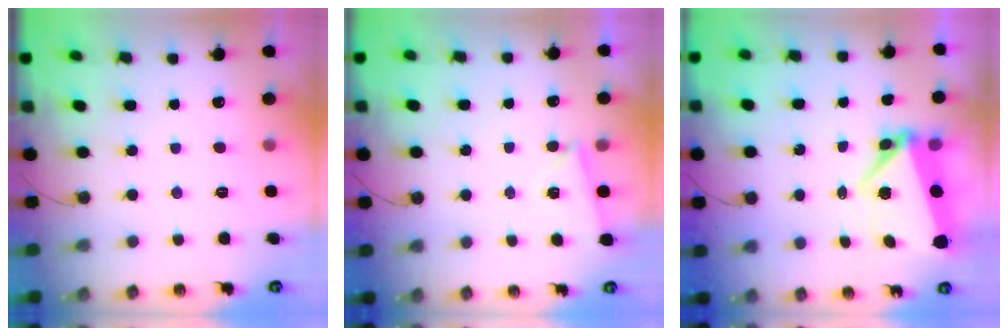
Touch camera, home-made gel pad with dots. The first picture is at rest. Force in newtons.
{"total": 1.8, "press": 1.4, "slide": 1.2}
{"total": 6.2, "press": 5.9, "slide": 1.8}